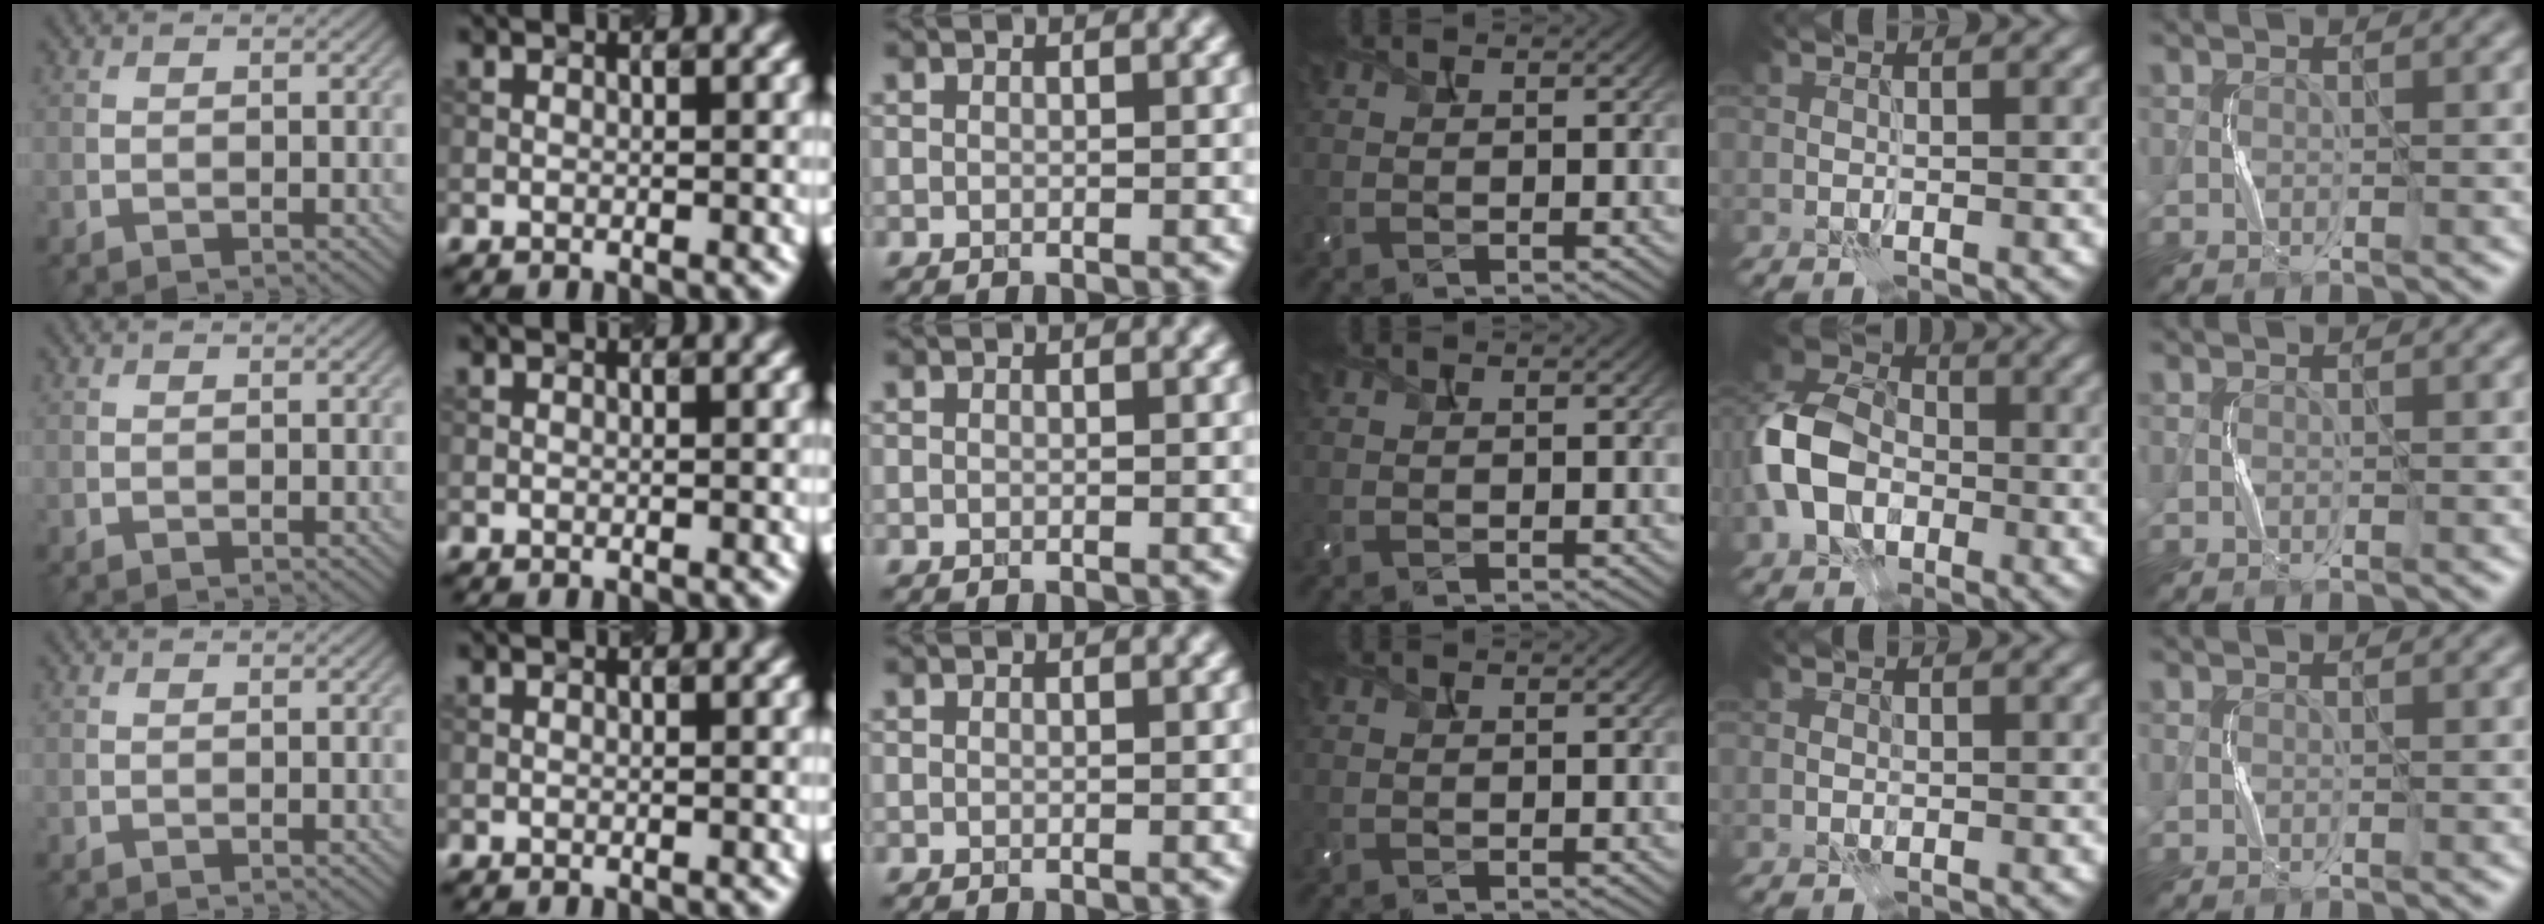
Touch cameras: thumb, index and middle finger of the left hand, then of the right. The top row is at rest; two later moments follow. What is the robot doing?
{"motion": "press", "object": "camera"}